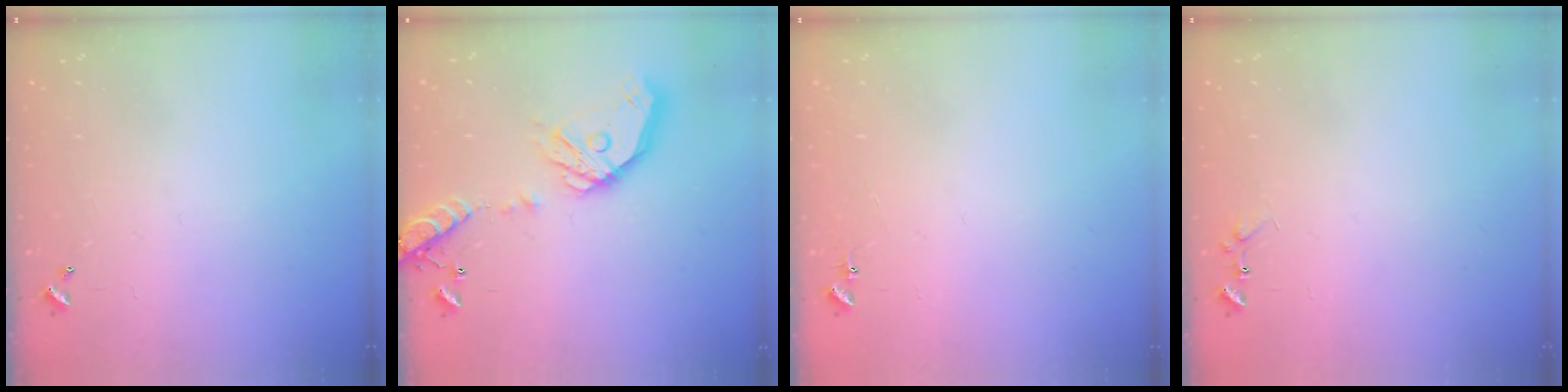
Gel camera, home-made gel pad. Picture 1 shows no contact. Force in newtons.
{"total": 18.1, "press": 17.8, "slide": 3.3}
{"total": 5.4, "press": 5.4, "slide": 0.6}
{"total": 7.1, "press": 7.0, "slide": 0.5}